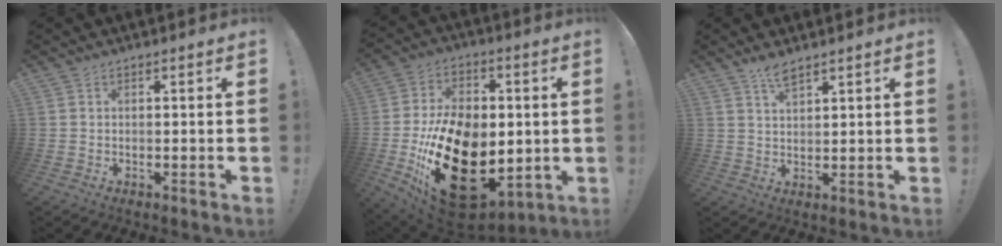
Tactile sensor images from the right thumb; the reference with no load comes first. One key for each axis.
{"total": 29.6, "fx": -6.5, "fy": 19.0, "fz": 21.8, "tx": -0.399, "ty": 0.033, "tz": -0.083}
{"total": 4.4, "fx": 3.5, "fy": 1.1, "fz": 2.5, "tx": -0.041, "ty": -0.022, "tz": 0.059}